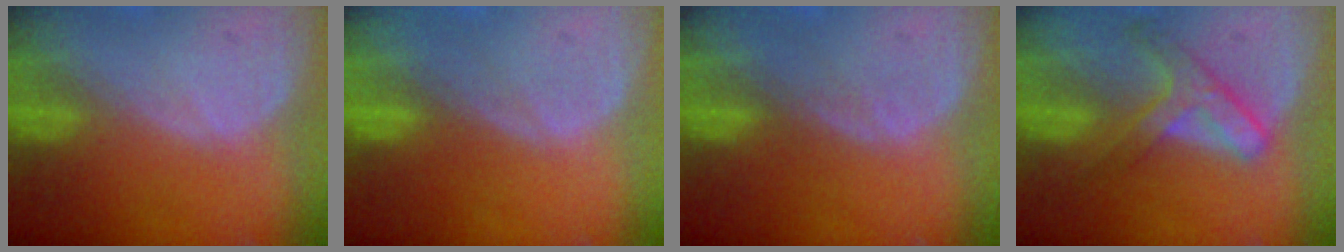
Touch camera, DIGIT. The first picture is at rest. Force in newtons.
{"total": 0.0}
{"total": 0.5, "press": 0.5, "slide": 0.1}
{"total": 6.2, "press": 5.6, "slide": 2.7}